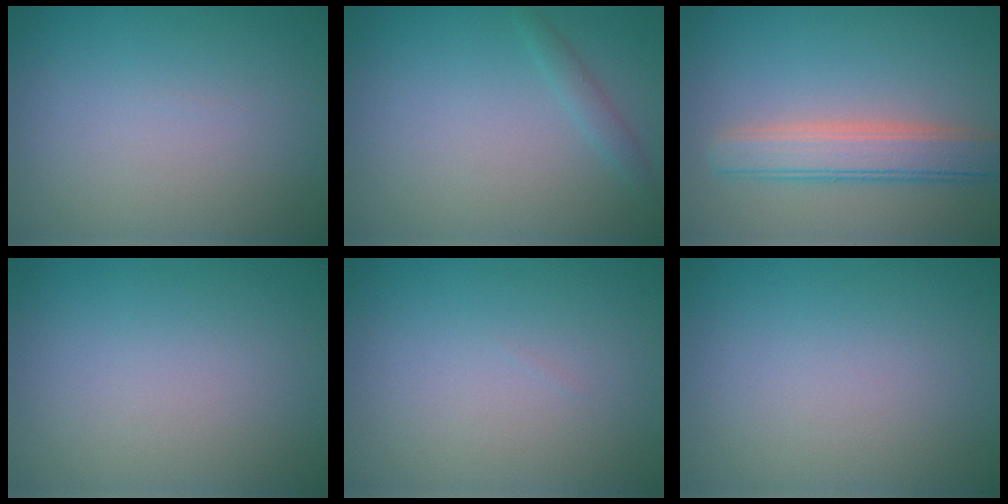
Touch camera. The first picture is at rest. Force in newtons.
{"total": 1.0, "press": 1.0, "slide": 0.1}
{"total": 4.2, "press": 4.2, "slide": 0.4}
{"total": 0.0}
{"total": 0.0}
{"total": 0.0}